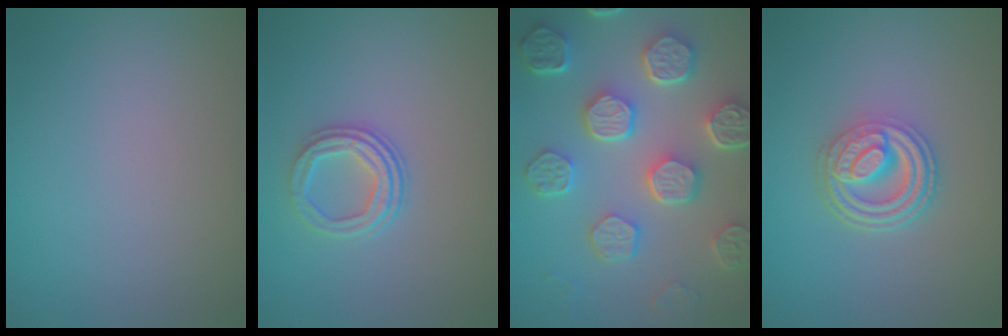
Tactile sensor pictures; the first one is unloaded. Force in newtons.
{"total": 3.0, "press": 2.4, "slide": 1.7}
{"total": 8.2, "press": 6.2, "slide": 5.4}
{"total": 4.6, "press": 3.3, "slide": 3.2}